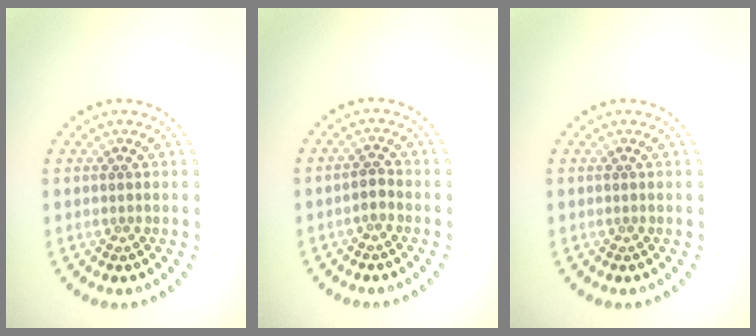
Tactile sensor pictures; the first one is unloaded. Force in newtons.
{"total": 1.2, "press": 1.0, "slide": 0.6}
{"total": 0.0}